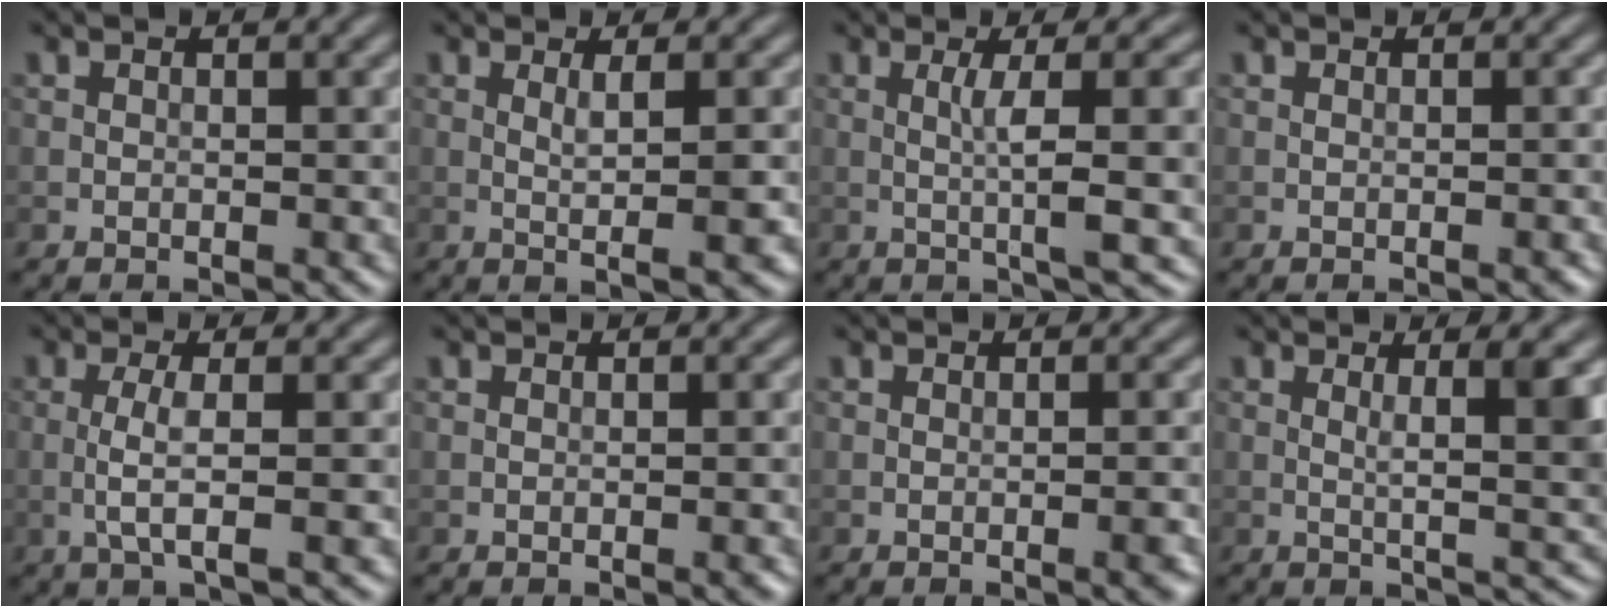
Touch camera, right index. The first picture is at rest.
{"total": 2.9, "force": [0.3, 0.5, 2.8], "torque": [-0.045, -0.005, 0.005]}
{"total": 6.9, "force": [0.2, 1.2, 6.7], "torque": [-0.104, 0.007, 0.007]}
{"total": 1.1, "force": [-0.2, 0.2, 1.0], "torque": [-0.008, 0.002, -0.005]}
{"total": 3.0, "force": [-0.5, 0.4, 2.9], "torque": [-0.059, -0.001, -0.013]}
{"total": 1.4, "force": [-0.2, 0.3, 1.3], "torque": [-0.012, 0.001, -0.005]}
{"total": 2.4, "force": [-0.5, 0.6, 2.3], "torque": [-0.018, 0.005, -0.008]}
{"total": 4.4, "force": [1.0, 0.7, 4.2], "torque": [-0.064, -0.006, 0.016]}